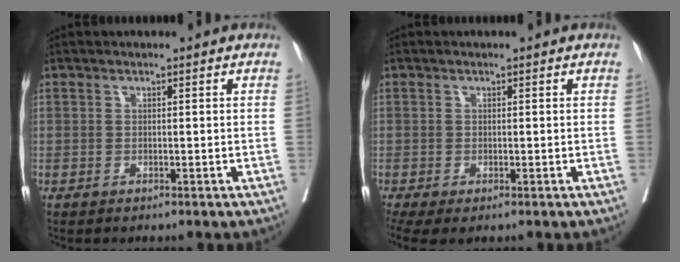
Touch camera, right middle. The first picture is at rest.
{"total": 4.0, "force": [-2.3, 1.7, 2.9], "torque": [-0.059, -0.011, -0.037]}